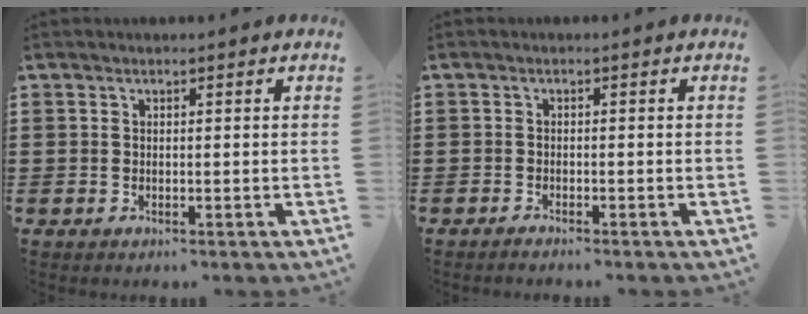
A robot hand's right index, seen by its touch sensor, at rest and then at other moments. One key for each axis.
{"total": 1.0, "fx": -1.0, "fy": -0.1, "fz": 0.1, "tx": -0.004, "ty": 0.000, "tz": -0.020}